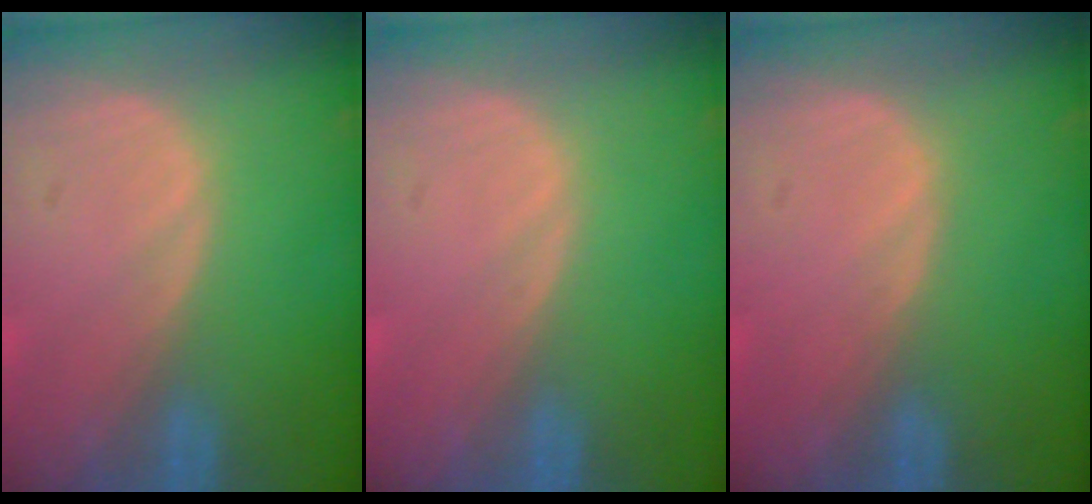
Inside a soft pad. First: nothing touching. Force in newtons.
{"total": 0.0}
{"total": 0.0}